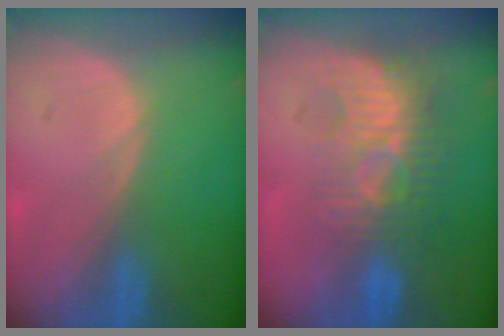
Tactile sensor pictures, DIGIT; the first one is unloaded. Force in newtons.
{"total": 9.1, "press": 8.2, "slide": 3.9}